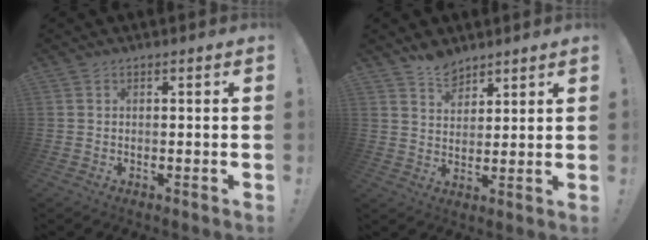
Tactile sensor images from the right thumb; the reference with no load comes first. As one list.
[{"total": 6.6, "force": [5.6, 3.1, 1.5], "torque": [-0.019, -0.037, 0.106]}]